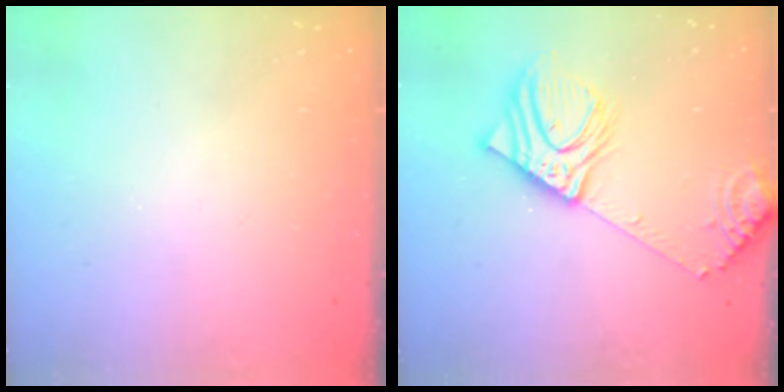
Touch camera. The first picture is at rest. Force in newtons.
{"total": 16.7, "press": 16.3, "slide": 3.6}